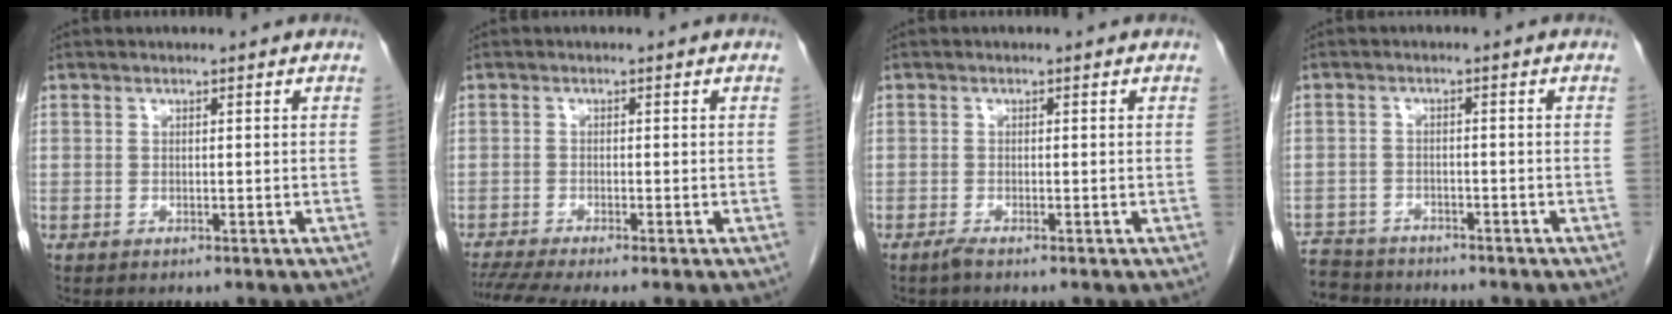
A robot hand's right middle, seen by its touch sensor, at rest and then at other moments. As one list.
[{"total": 5.4, "force": [-4.5, -0.4, 3.1], "torque": [-0.056, -0.013, -0.077]}, {"total": 0.9, "force": [-0.7, -0.1, 0.5], "torque": [-0.015, -0.002, -0.016]}, {"total": 6.8, "force": [-6.5, 2.1, 0.4], "torque": [-0.011, -0.001, -0.108]}]